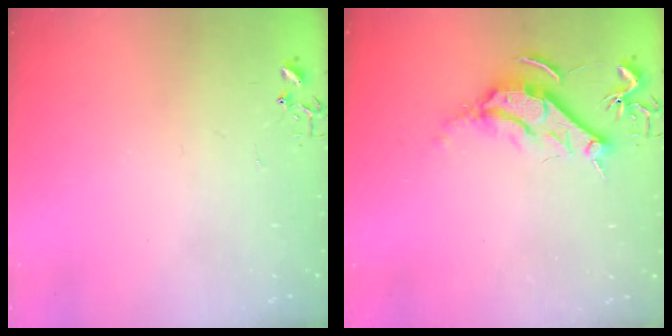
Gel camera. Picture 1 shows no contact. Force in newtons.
{"total": 9.7, "press": 9.7, "slide": 0.3}